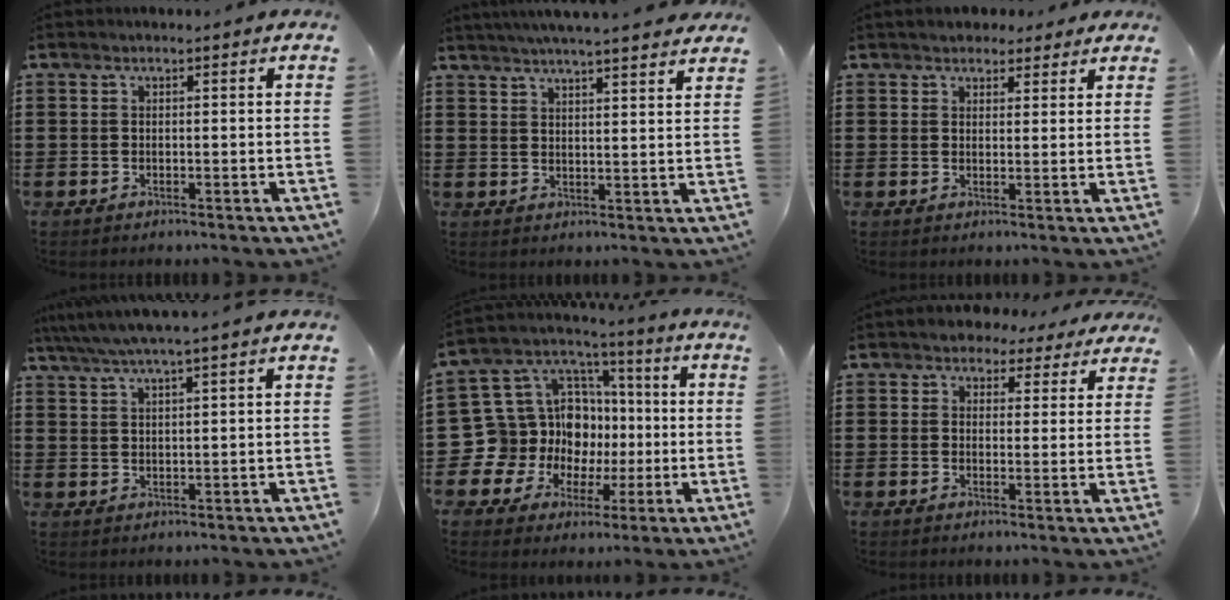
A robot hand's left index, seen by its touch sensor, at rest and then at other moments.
{"total": 4.4, "force": [4.1, -0.5, 1.5], "torque": [-0.042, -0.015, 0.072]}
{"total": 2.7, "force": [2.3, 1.4, 0.3], "torque": [-0.015, 0.004, 0.043]}
{"total": 3.7, "force": [3.0, -0.5, 2.1], "torque": [-0.049, -0.007, 0.052]}
{"total": 14.2, "force": [-1.6, 13.6, 4.0], "torque": [-0.120, -0.021, 0.000]}
{"total": 3.5, "force": [2.9, 1.9, 0.7], "torque": [-0.020, -0.002, 0.052]}